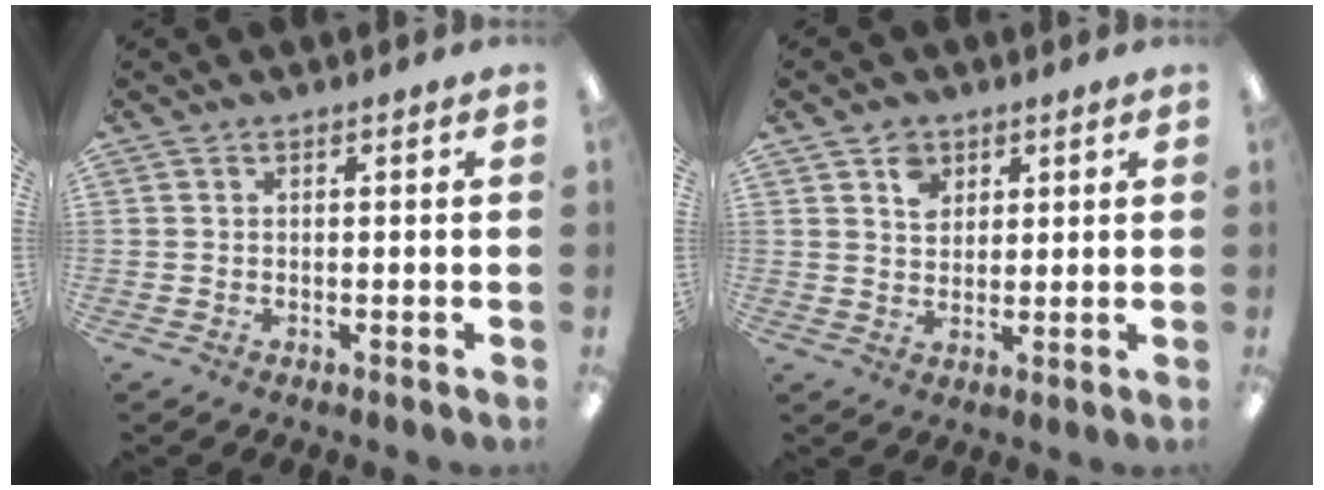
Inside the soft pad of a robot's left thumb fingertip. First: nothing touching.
{"total": 4.6, "force": [2.6, 3.4, 1.5], "torque": [-0.017, -0.004, 0.045]}